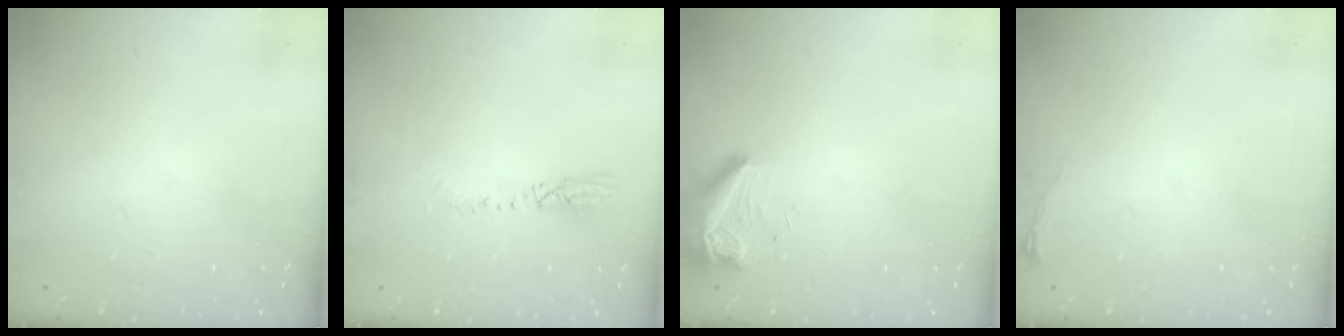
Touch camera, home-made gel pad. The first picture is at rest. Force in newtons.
{"total": 3.6, "press": 3.5, "slide": 0.7}
{"total": 8.3, "press": 8.3, "slide": 0.9}
{"total": 3.1, "press": 3.0, "slide": 0.9}